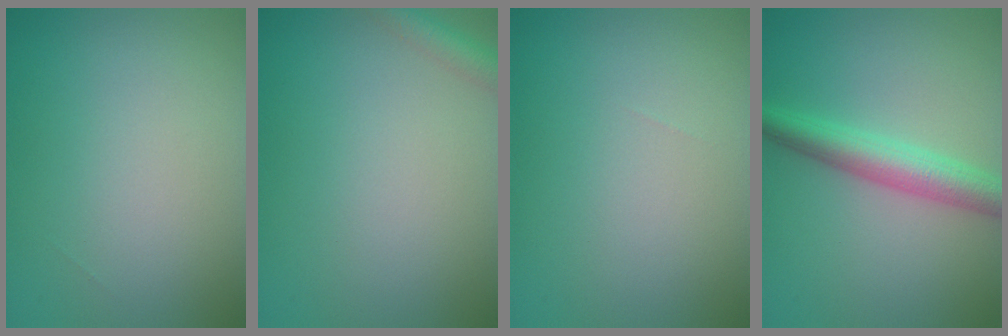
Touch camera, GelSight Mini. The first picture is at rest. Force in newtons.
{"total": 2.1, "press": 2.1, "slide": 0.1}
{"total": 0.0}
{"total": 4.3, "press": 4.3, "slide": 0.1}